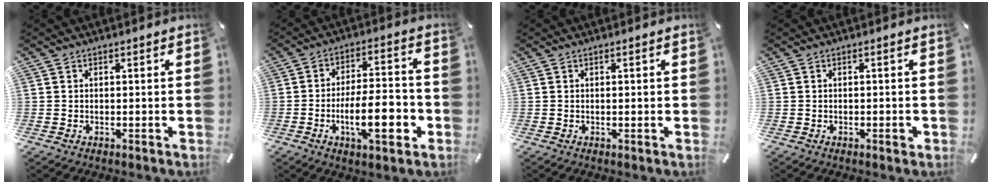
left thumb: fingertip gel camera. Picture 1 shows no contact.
{"total": 14.6, "force": [-4.4, 4.8, 13.1], "torque": [-0.215, 0.003, -0.073]}
{"total": 0.9, "force": [0.0, 0.0, 0.9], "torque": [-0.014, -0.004, 0.000]}
{"total": 1.5, "force": [-0.6, 0.3, 1.4], "torque": [-0.020, -0.004, -0.007]}